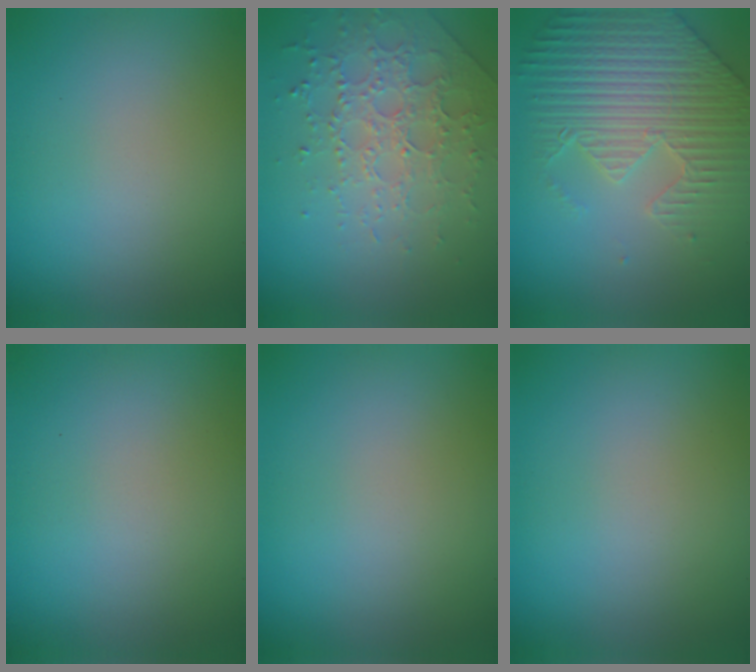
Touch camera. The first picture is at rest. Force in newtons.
{"total": 3.4, "press": 3.3, "slide": 1.1}
{"total": 6.6, "press": 5.7, "slide": 3.2}
{"total": 0.0}
{"total": 0.0}
{"total": 0.0}